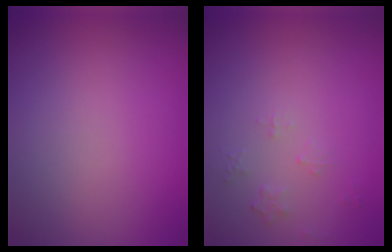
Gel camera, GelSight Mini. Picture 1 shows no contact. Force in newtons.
{"total": 0.7, "press": 0.5, "slide": 0.5}